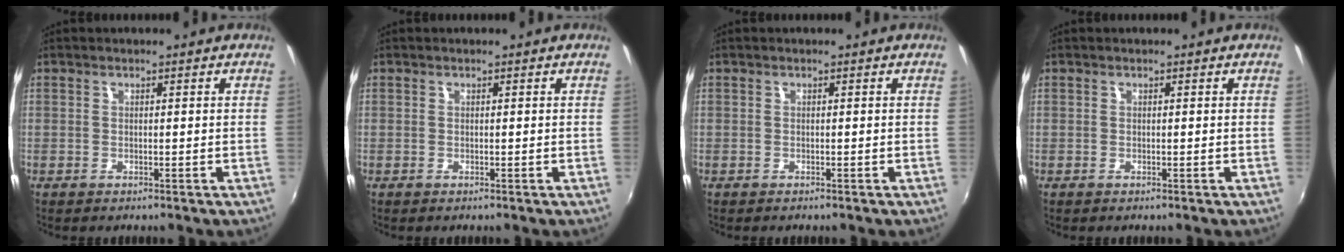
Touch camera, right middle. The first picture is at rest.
{"total": 0.0}
{"total": 0.0}
{"total": 0.0}